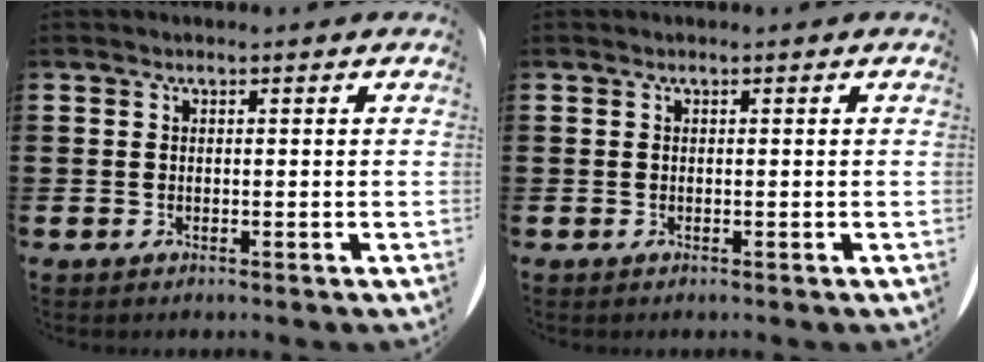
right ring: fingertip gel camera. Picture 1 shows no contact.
{"total": 0.0}